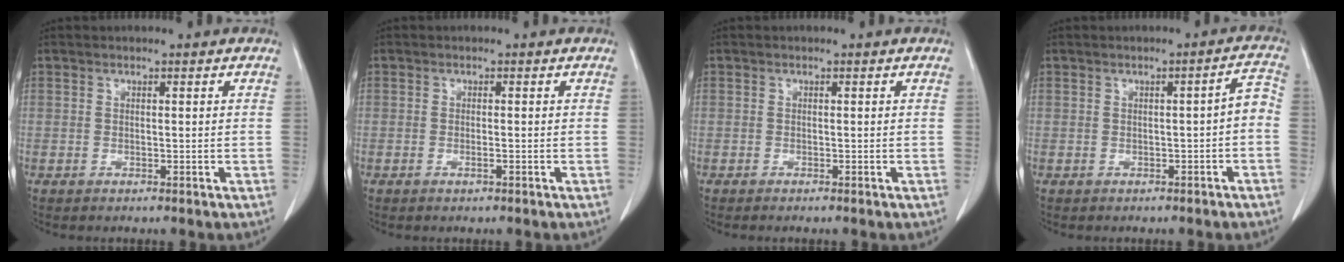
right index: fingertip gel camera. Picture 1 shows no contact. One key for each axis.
{"total": 0.8, "fx": -0.4, "fy": 0.1, "fz": 0.7, "tx": -0.018, "ty": -0.002, "tz": -0.005}
{"total": 0.8, "fx": -0.7, "fy": 0.0, "fz": 0.4, "tx": -0.006, "ty": -0.001, "tz": -0.009}
{"total": 3.0, "fx": -1.0, "fy": 0.7, "fz": 2.7, "tx": -0.029, "ty": 0.014, "tz": -0.013}